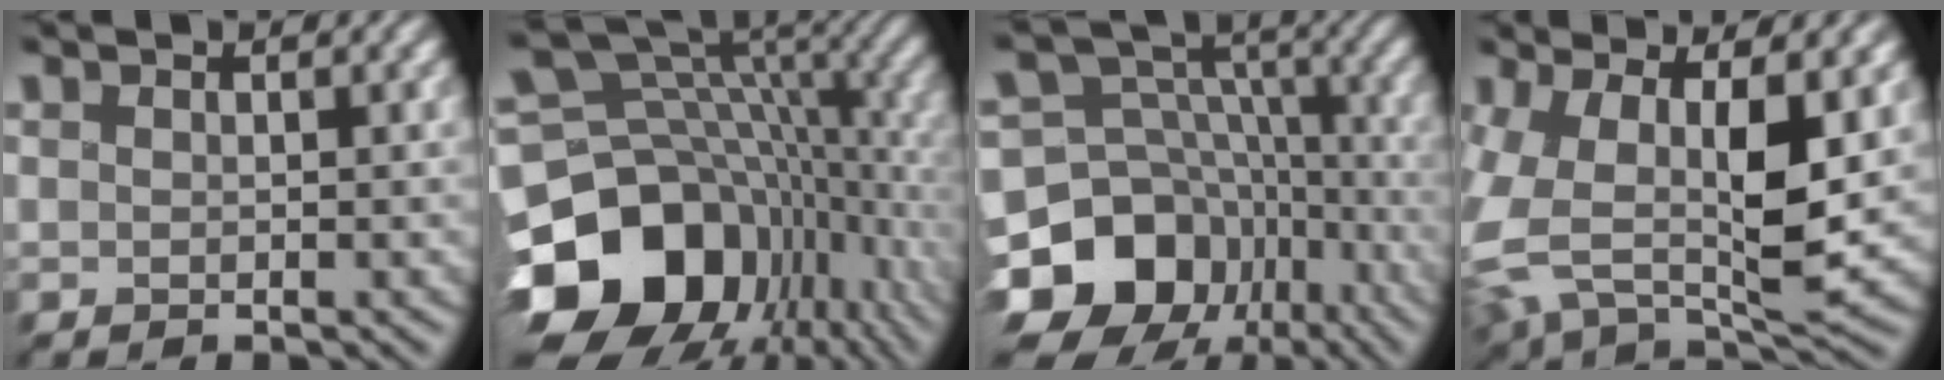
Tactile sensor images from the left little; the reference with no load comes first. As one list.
[{"total": 16.6, "force": [-6.9, 11.7, 9.5], "torque": [-0.208, -0.007, -0.121]}, {"total": 14.6, "force": [-9.6, 10.0, 4.5], "torque": [-0.102, 0.001, -0.157]}, {"total": 11.9, "force": [0.0, 6.3, 10.2], "torque": [-0.237, -0.018, 0.002]}]